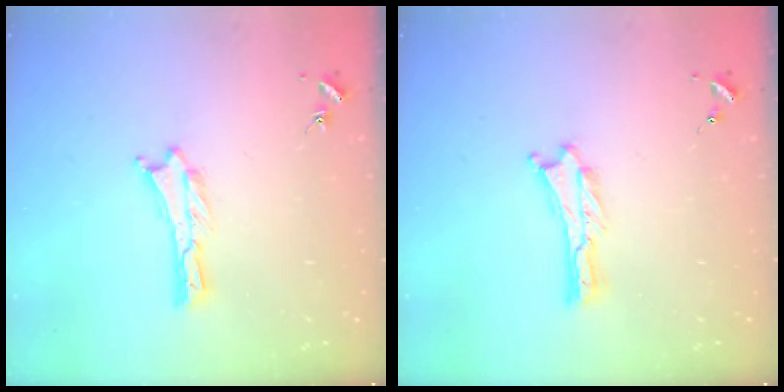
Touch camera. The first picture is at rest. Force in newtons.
{"total": 0.0}